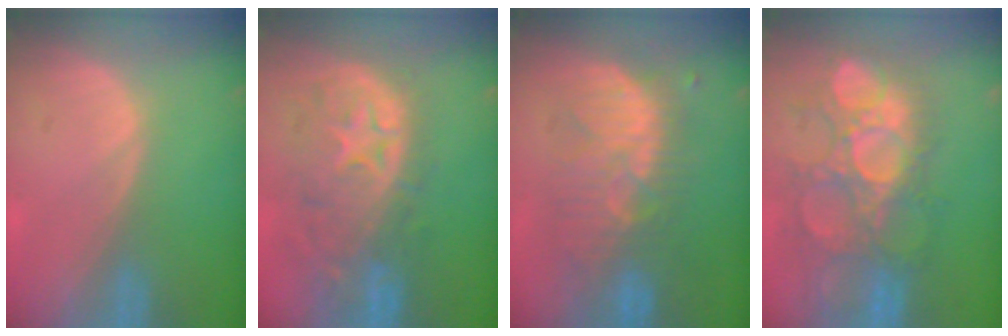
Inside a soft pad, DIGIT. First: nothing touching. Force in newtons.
{"total": 11.0, "press": 9.7, "slide": 5.1}
{"total": 8.8, "press": 8.8, "slide": 0.2}
{"total": 11.2, "press": 10.8, "slide": 3.1}